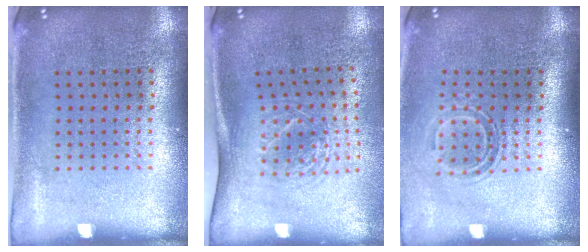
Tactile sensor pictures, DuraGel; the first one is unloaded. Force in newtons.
{"total": 1.7, "press": 1.3, "slide": 1.2}
{"total": 1.5, "press": 1.1, "slide": 1.1}